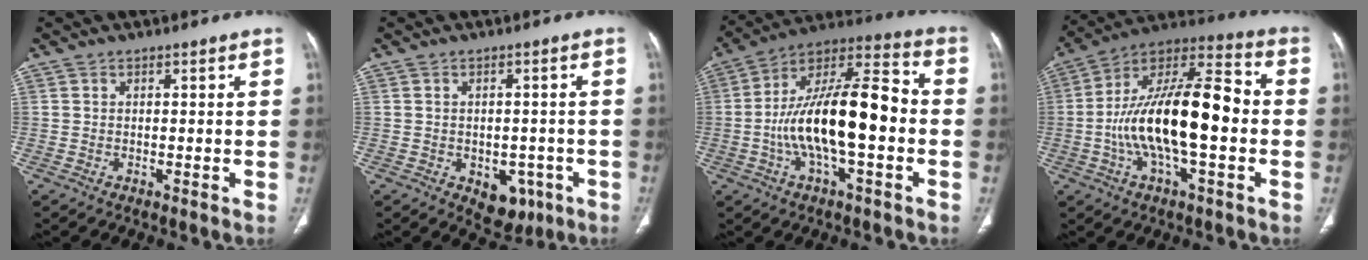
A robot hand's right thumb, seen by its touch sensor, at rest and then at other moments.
{"total": 6.7, "force": [-2.6, 4.5, 4.1], "torque": [-0.023, 0.010, -0.023]}
{"total": 20.9, "force": [-2.8, 7.9, 19.2], "torque": [-0.328, 0.043, -0.054]}
{"total": 22.3, "force": [-2.3, 8.4, 20.5], "torque": [-0.354, 0.040, -0.047]}